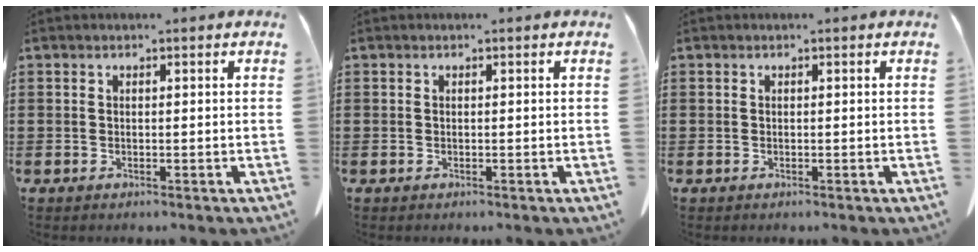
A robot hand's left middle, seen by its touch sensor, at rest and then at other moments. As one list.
[{"total": 0.0}, {"total": 0.0}]